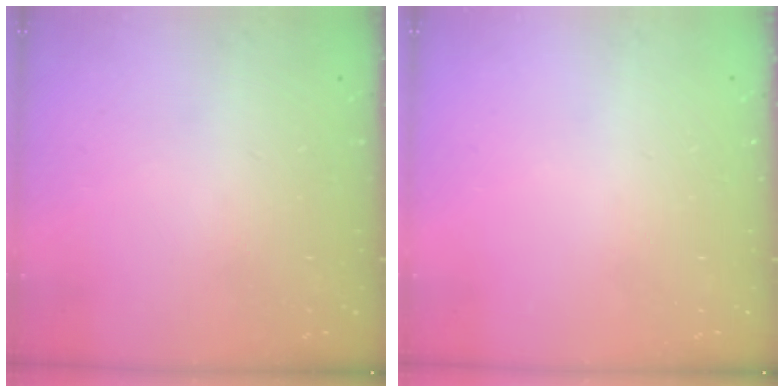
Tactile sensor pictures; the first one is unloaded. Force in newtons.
{"total": 0.0}